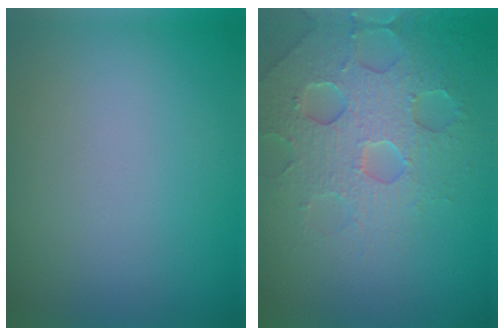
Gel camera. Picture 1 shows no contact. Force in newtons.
{"total": 4.6, "press": 4.5, "slide": 1.0}